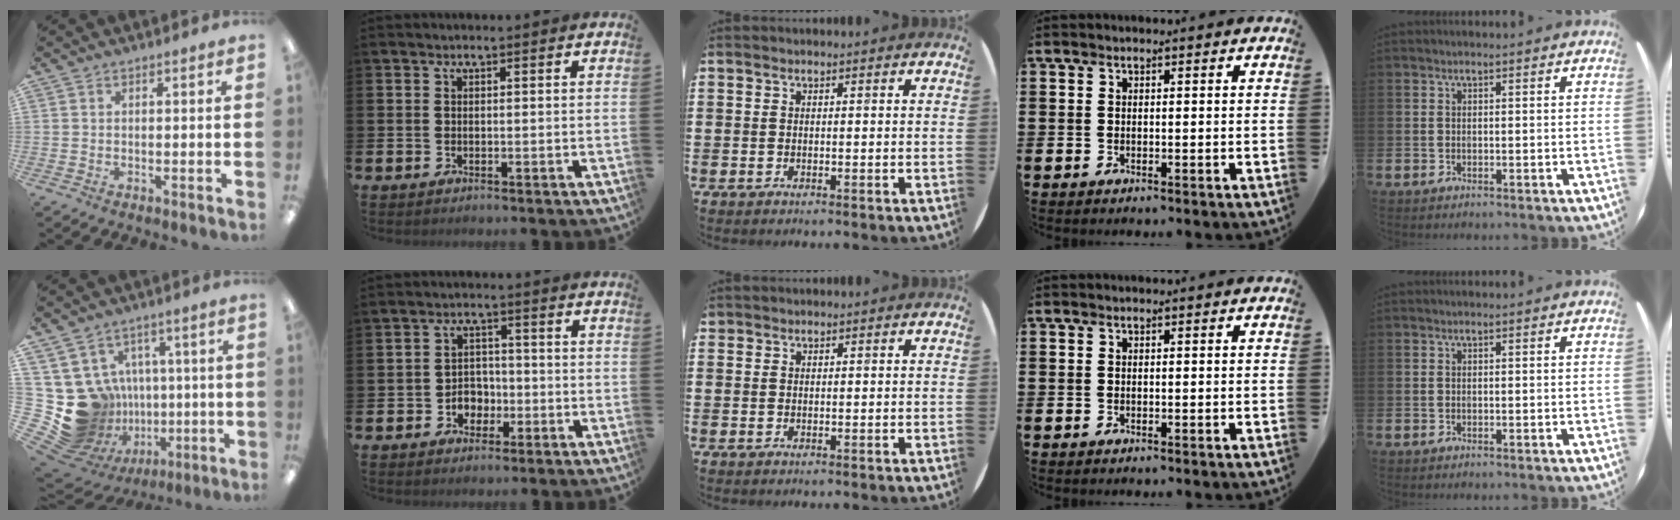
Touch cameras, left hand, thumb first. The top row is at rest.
{"thumb": {"total": 18.7, "force": [-0.8, 17.5, 6.5], "torque": [-0.146, -0.022, 0.040]}, "index": {"total": 3.4, "force": [-1.5, 2.9, 1.1], "torque": [-0.029, 0.003, -0.035]}, "middle": {"total": 0.6, "force": [0.5, 0.1, -0.2], "torque": [0.004, 0.004, 0.009]}}